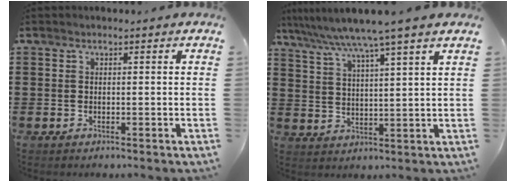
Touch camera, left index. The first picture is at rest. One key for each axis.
{"total": 6.4, "fx": 5.3, "fy": -1.1, "fz": 3.4, "tx": -0.084, "ty": -0.029, "tz": 0.088}